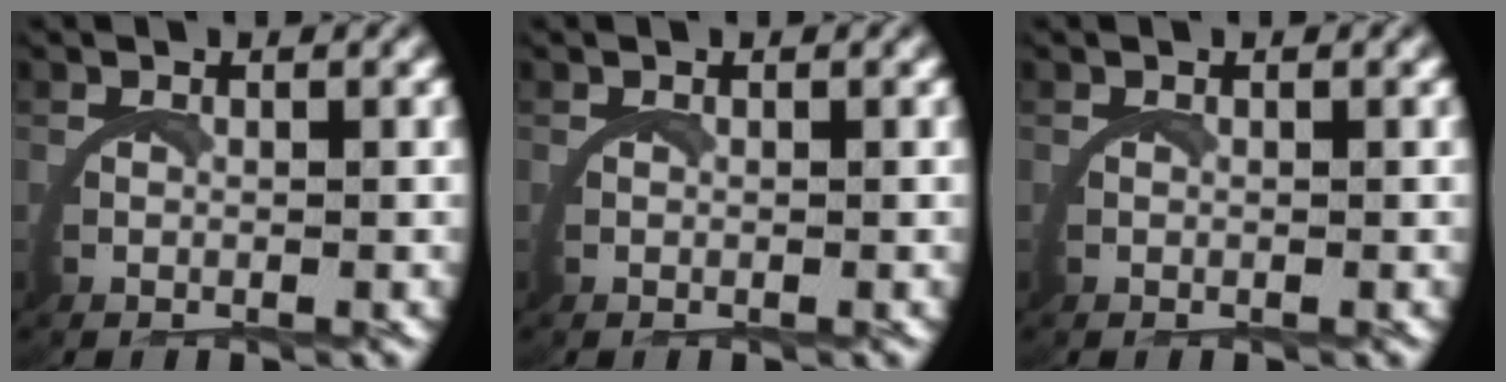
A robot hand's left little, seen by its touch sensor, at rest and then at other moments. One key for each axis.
{"total": 0.0}
{"total": 0.0}